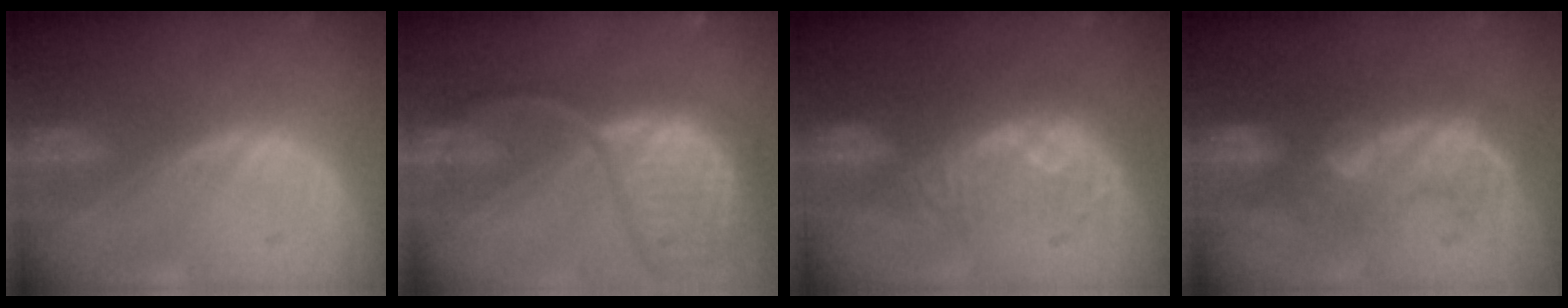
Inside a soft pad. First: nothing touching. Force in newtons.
{"total": 12.0, "press": 9.9, "slide": 6.8}
{"total": 8.2, "press": 7.4, "slide": 3.5}
{"total": 7.9, "press": 7.7, "slide": 1.3}